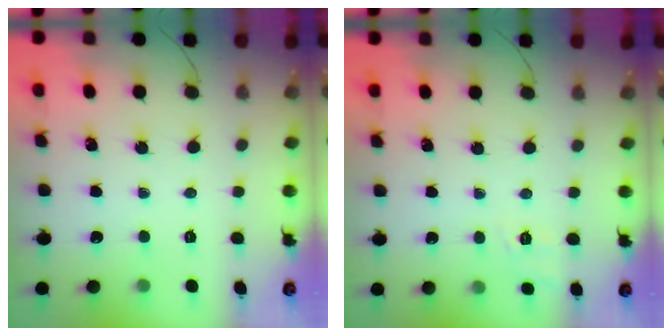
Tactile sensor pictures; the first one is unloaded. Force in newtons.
{"total": 2.0, "press": 1.1, "slide": 1.7}